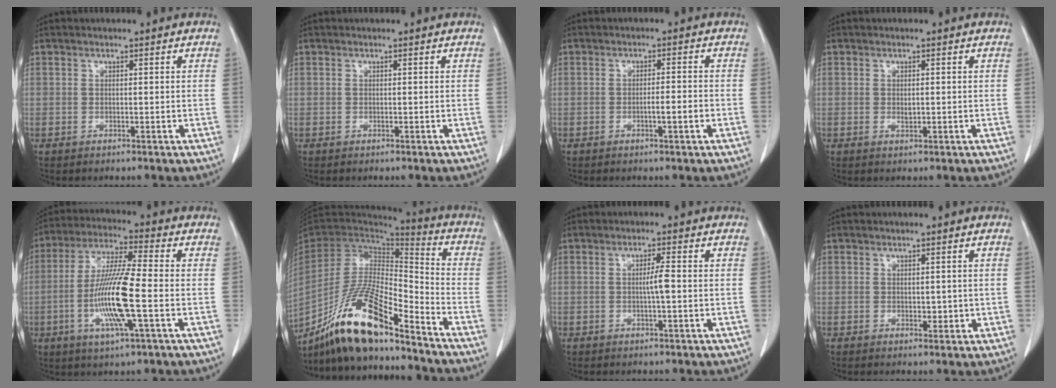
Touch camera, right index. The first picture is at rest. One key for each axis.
{"total": 0.0}
{"total": 2.8, "fx": -1.1, "fy": 0.0, "fz": 2.6, "tx": -0.040, "ty": 0.000, "tz": -0.019}
{"total": 0.9, "fx": -0.1, "fy": 0.5, "fz": 0.8, "tx": -0.014, "ty": -0.001, "tz": -0.001}
{"total": 12.9, "fx": -3.1, "fy": 0.6, "fz": 12.6, "tx": -0.251, "ty": -0.010, "tz": -0.065}
{"total": 18.3, "fx": -13.9, "fy": 2.8, "fz": 11.6, "tx": -0.230, "ty": -0.013, "tz": -0.255}
{"total": 2.4, "fx": -0.4, "fy": -0.1, "fz": 2.4, "tx": -0.040, "ty": 0.001, "tz": -0.007}
{"total": 1.6, "fx": -0.2, "fy": 1.1, "fz": 1.2, "tx": -0.010, "ty": -0.001, "tz": -0.001}